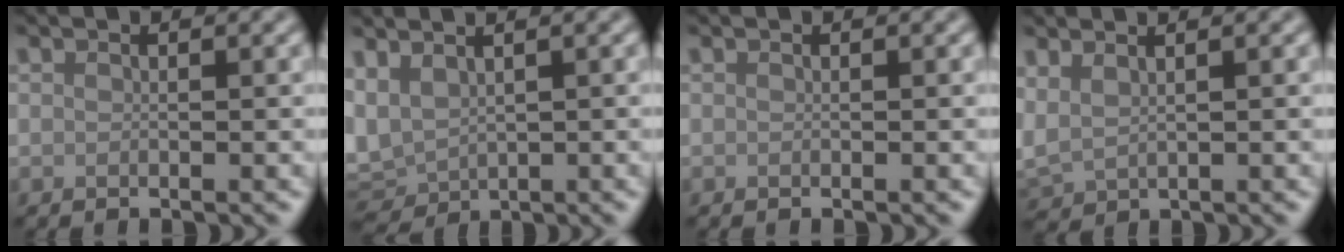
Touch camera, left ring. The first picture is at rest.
{"total": 3.9, "force": [0.8, 2.6, 2.7], "torque": [-0.062, 0.002, 0.019]}
{"total": 0.0}
{"total": 2.1, "force": [1.5, 0.8, 1.1], "torque": [-0.037, 0.005, 0.037]}